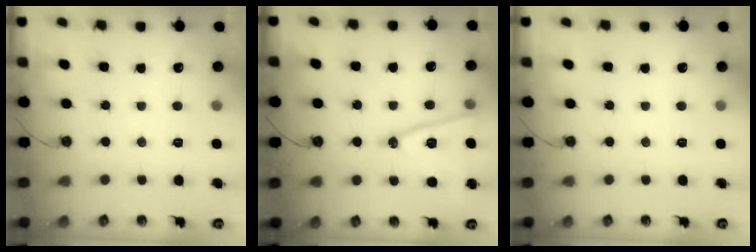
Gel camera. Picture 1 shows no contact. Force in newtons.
{"total": 13.5, "press": 13.0, "slide": 3.6}
{"total": 0.0}